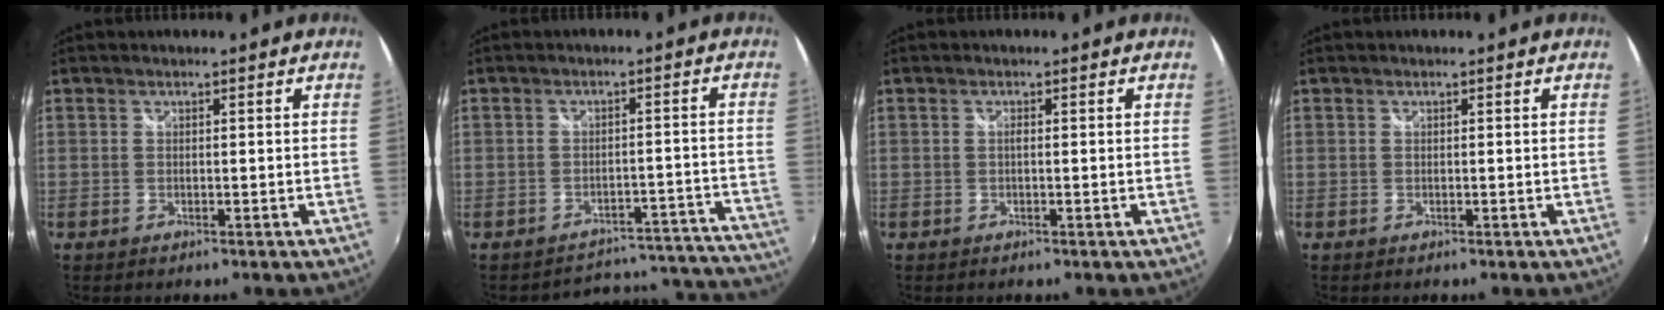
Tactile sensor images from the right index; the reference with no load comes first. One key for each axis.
{"total": 17.7, "fx": -16.7, "fy": 5.4, "fz": 2.1, "tx": -0.020, "ty": 0.054, "tz": -0.196}
{"total": 0.6, "fx": -0.1, "fy": 0.1, "fz": 0.5, "tx": -0.010, "ty": 0.003, "tz": -0.003}
{"total": 0.0}